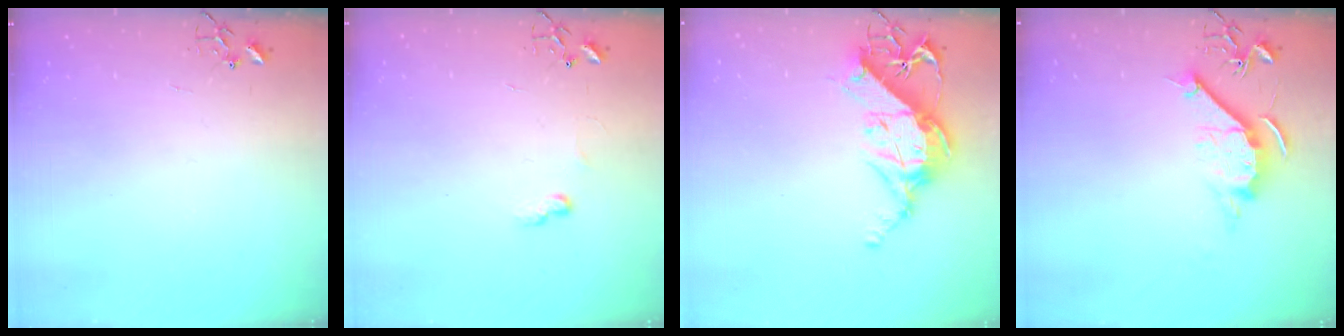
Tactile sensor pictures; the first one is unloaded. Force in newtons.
{"total": 5.9, "press": 5.9, "slide": 0.8}
{"total": 15.3, "press": 15.1, "slide": 2.1}
{"total": 10.7, "press": 10.7, "slide": 1.1}